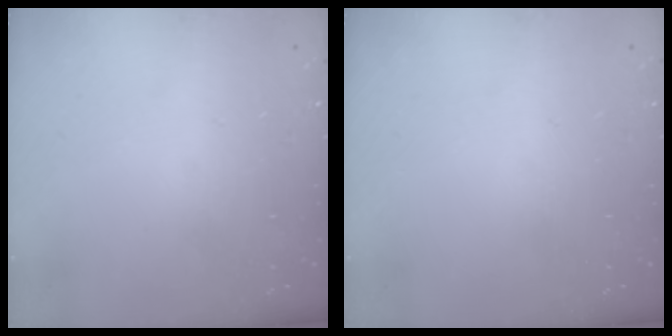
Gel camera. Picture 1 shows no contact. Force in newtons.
{"total": 0.0}